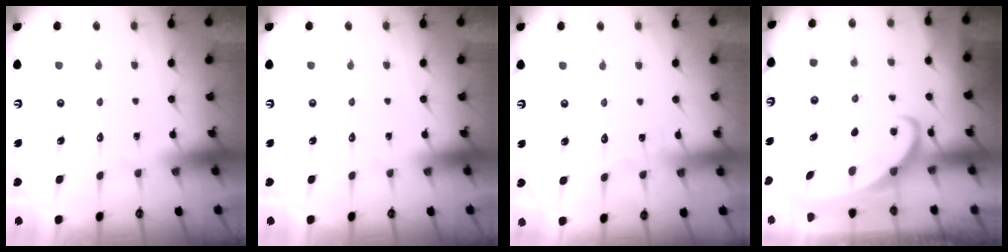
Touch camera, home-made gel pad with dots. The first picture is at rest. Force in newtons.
{"total": 0.0}
{"total": 2.9, "press": 2.9, "slide": 0.4}
{"total": 2.0, "press": 2.0, "slide": 0.3}